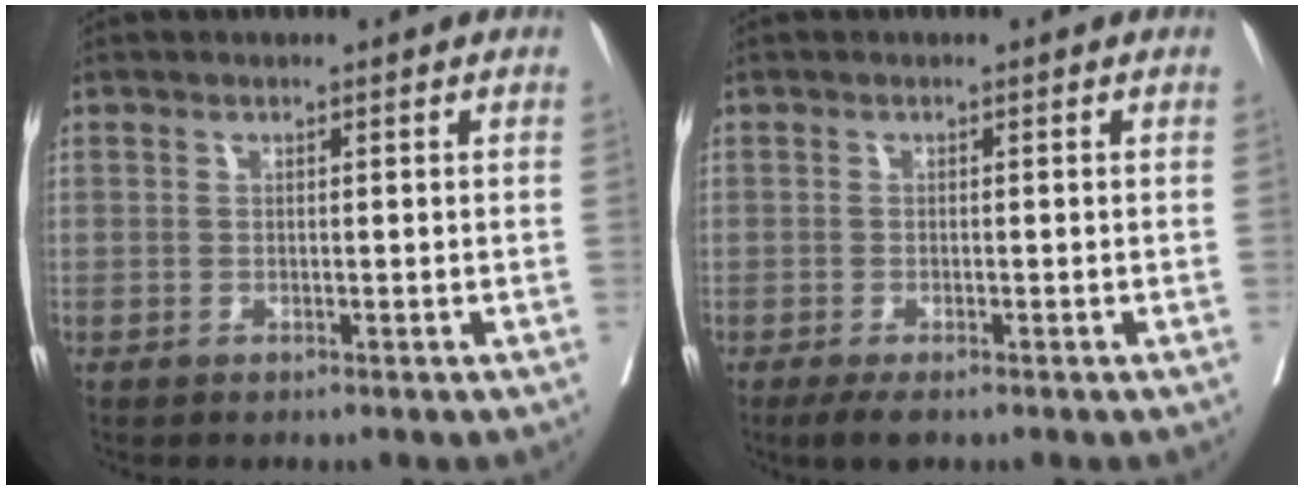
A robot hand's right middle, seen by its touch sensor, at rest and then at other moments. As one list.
[{"total": 3.1, "force": [-2.2, 0.8, 2.0], "torque": [-0.029, -0.005, -0.033]}]